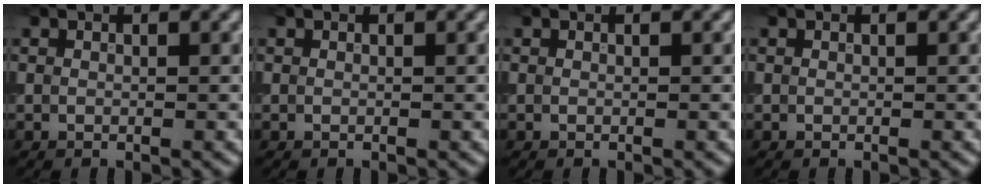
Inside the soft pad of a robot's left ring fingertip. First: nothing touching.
{"total": 0.0}
{"total": 0.0}
{"total": 0.0}